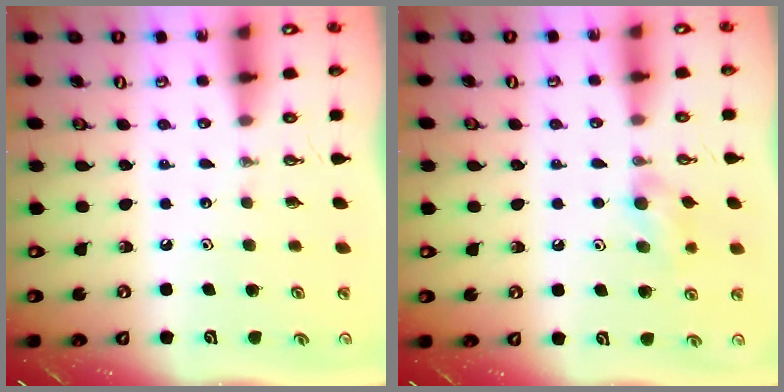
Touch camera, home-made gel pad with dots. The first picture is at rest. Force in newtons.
{"total": 7.7, "press": 7.6, "slide": 1.3}